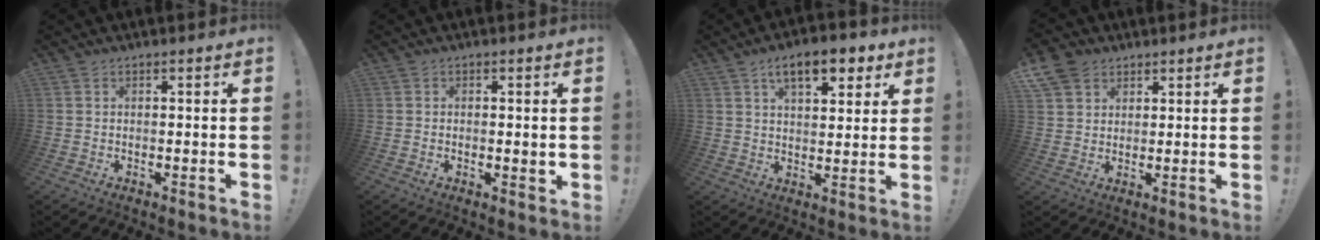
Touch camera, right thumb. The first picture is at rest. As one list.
[{"total": 1.5, "force": [0.1, 0.7, 1.3], "torque": [-0.019, 0.000, 0.003]}, {"total": 10.9, "force": [6.0, 4.6, 7.9], "torque": [-0.107, -0.020, 0.102]}, {"total": 7.4, "force": [4.4, 5.4, 2.3], "torque": [-0.041, -0.020, 0.089]}]